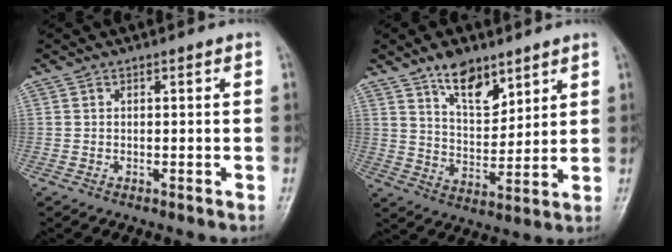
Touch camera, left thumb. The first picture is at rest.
{"total": 9.7, "force": [6.5, 4.7, 5.3], "torque": [-0.061, -0.049, 0.119]}